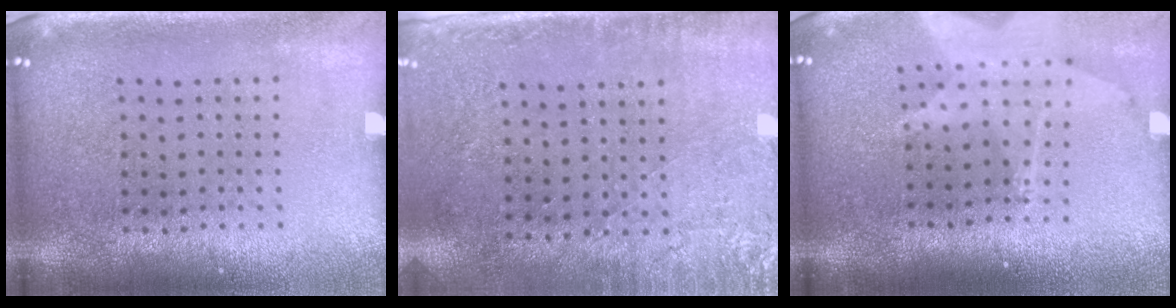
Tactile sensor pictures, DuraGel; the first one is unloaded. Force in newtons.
{"total": 2.8, "press": 2.3, "slide": 1.6}
{"total": 1.8, "press": 1.5, "slide": 1.0}